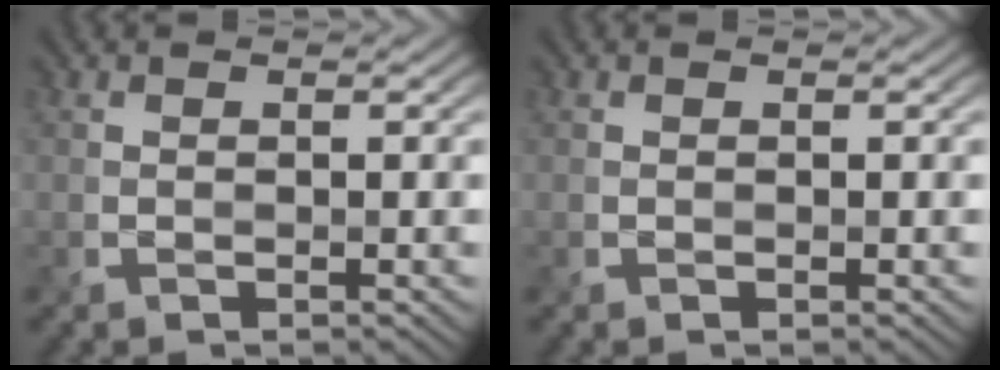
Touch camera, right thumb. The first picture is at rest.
{"total": 0.0}